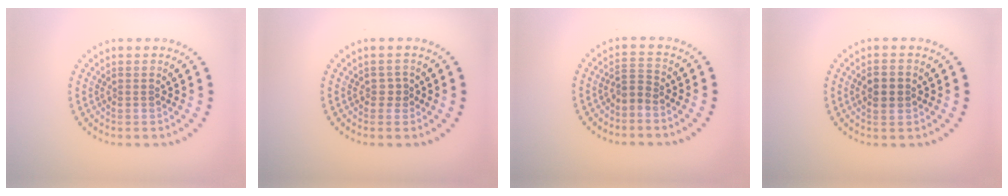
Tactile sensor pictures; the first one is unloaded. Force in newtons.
{"total": 0.7, "press": 0.6, "slide": 0.2}
{"total": 1.9, "press": 1.4, "slide": 1.3}
{"total": 2.4, "press": 2.4, "slide": 0.2}